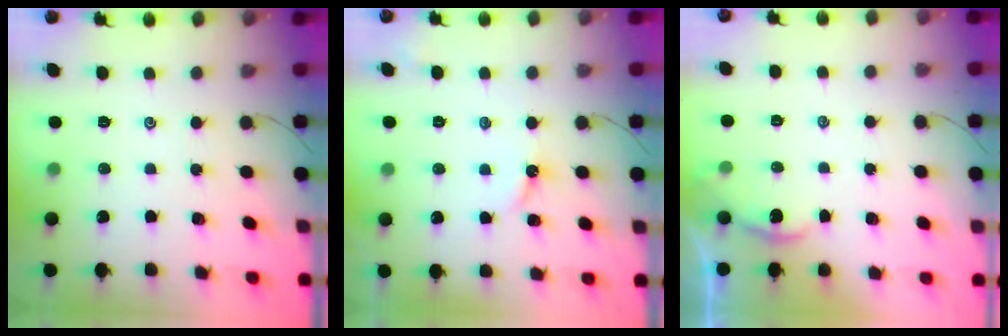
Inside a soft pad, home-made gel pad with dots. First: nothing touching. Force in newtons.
{"total": 2.9, "press": 2.9, "slide": 0.2}
{"total": 1.5, "press": 1.5, "slide": 0.2}